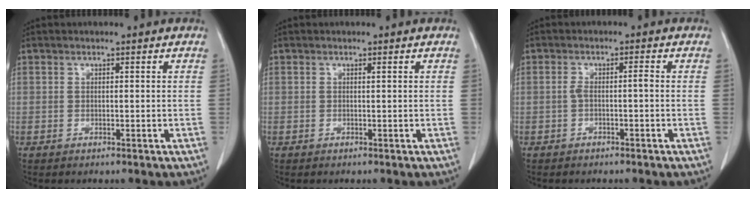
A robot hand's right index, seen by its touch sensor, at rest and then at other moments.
{"total": 0.0}
{"total": 1.9, "force": [-0.5, 0.3, 1.8], "torque": [-0.032, 0.008, -0.006]}